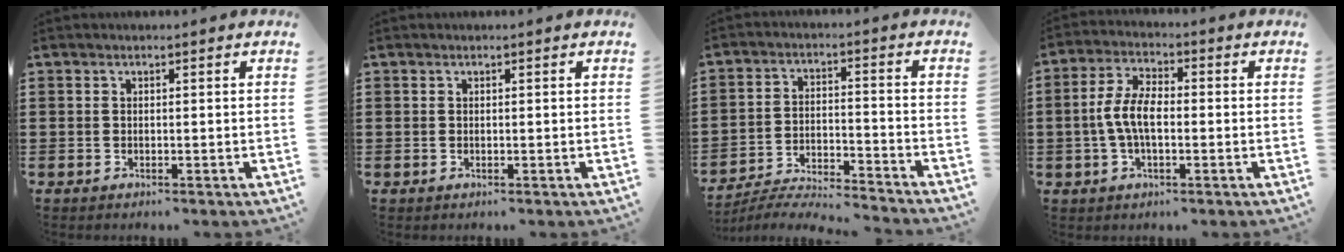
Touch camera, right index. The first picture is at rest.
{"total": 0.0}
{"total": 5.8, "force": [-5.7, -0.2, 1.1], "torque": [-0.029, -0.004, -0.117]}
{"total": 6.3, "force": [-0.9, 2.9, 5.5], "torque": [-0.132, -0.004, -0.026]}